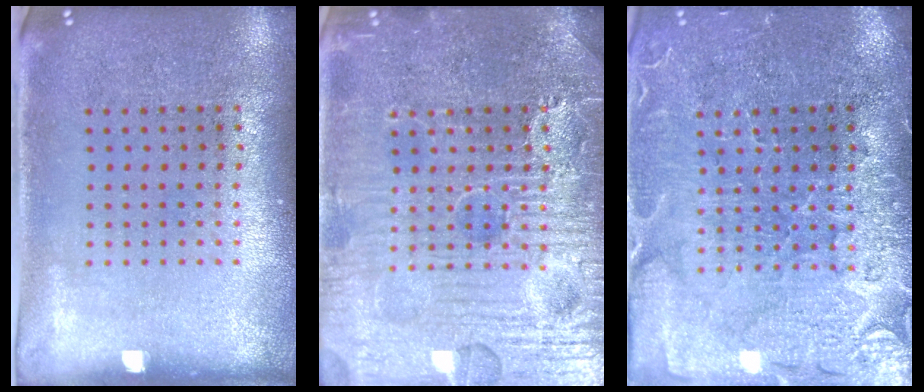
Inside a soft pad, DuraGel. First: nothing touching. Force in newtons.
{"total": 7.8, "press": 7.8, "slide": 0.8}
{"total": 3.6, "press": 3.5, "slide": 1.1}